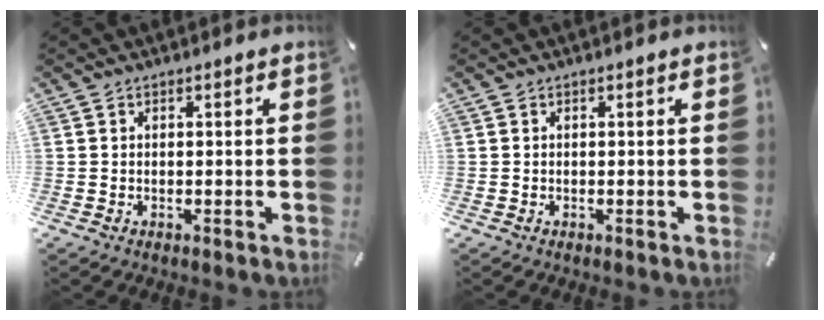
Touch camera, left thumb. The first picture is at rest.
{"total": 0.0}